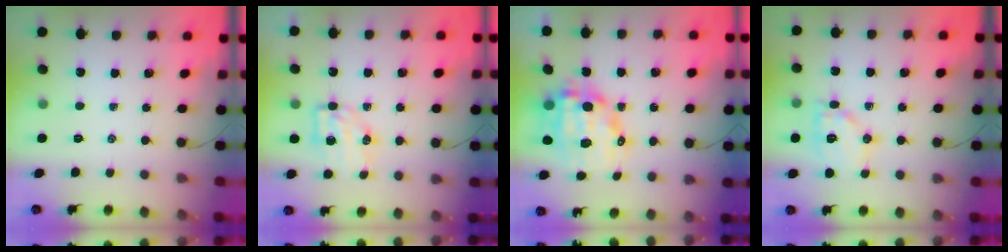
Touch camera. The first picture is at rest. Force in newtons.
{"total": 6.6, "press": 6.6, "slide": 0.7}
{"total": 14.1, "press": 13.7, "slide": 3.3}
{"total": 11.4, "press": 11.4, "slide": 0.5}